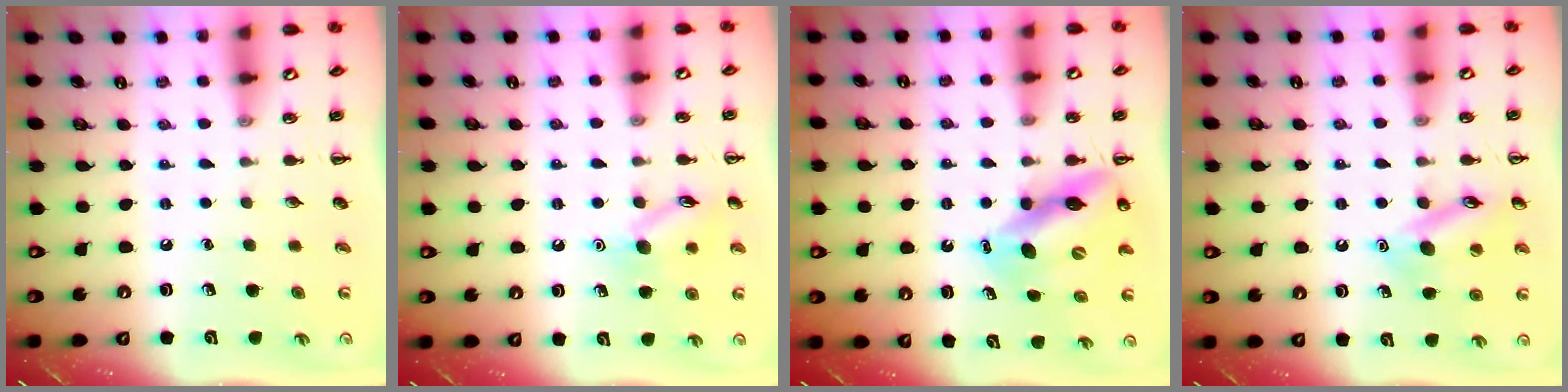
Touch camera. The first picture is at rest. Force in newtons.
{"total": 10.5, "press": 10.5, "slide": 0.6}
{"total": 12.8, "press": 12.4, "slide": 3.4}
{"total": 13.4, "press": 13.3, "slide": 1.4}